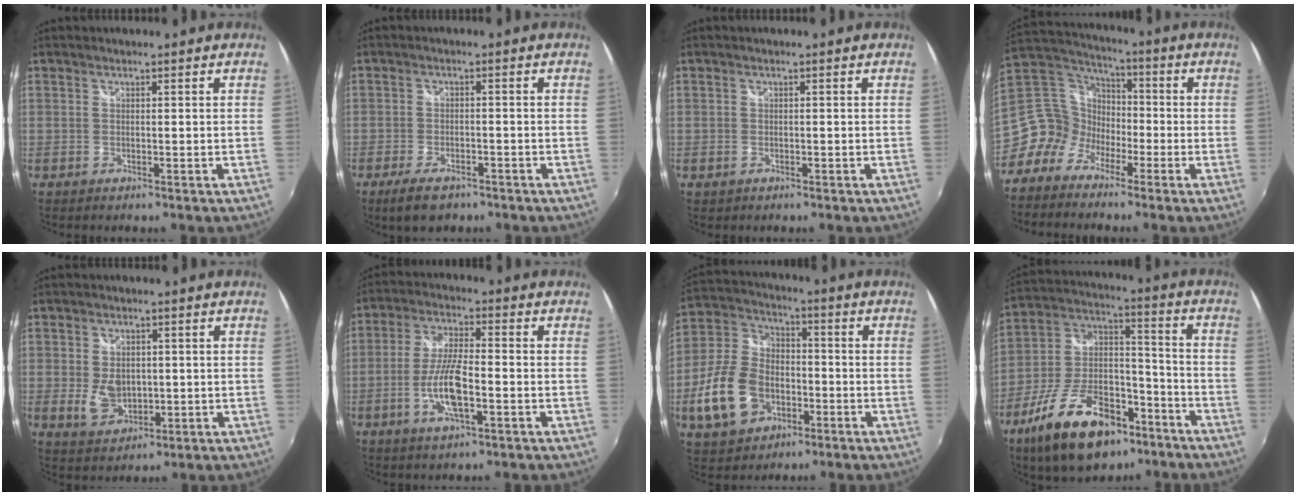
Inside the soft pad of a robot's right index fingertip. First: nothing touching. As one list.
[{"total": 6.6, "force": [-4.8, 2.8, 3.5], "torque": [-0.089, -0.009, -0.081]}, {"total": 1.3, "force": [-0.5, 1.1, 0.3], "torque": [-0.010, 0.001, -0.006]}, {"total": 9.7, "force": [-5.9, 7.3, 2.5], "torque": [-0.062, 0.036, -0.137]}, {"total": 6.2, "force": [-0.3, 4.4, 4.4], "torque": [-0.085, -0.005, 0.003]}, {"total": 9.5, "force": [-3.0, 2.3, 8.8], "torque": [-0.178, -0.003, -0.060]}, {"total": 14.6, "force": [-5.0, 9.9, 9.5], "torque": [-0.229, 0.012, -0.080]}, {"total": 22.2, "force": [-13.5, 10.8, 13.9], "torque": [-0.264, 0.006, -0.219]}]